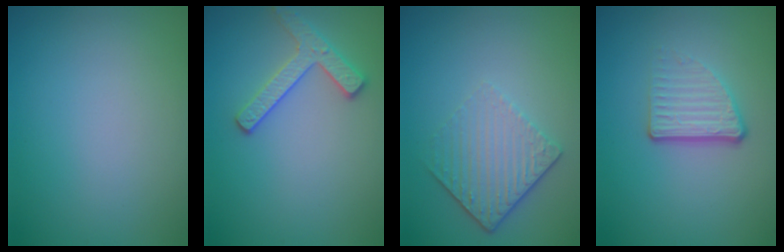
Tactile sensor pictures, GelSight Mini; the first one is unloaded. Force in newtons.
{"total": 2.5, "press": 2.4, "slide": 0.5}
{"total": 4.4, "press": 3.0, "slide": 3.1}
{"total": 3.5, "press": 2.3, "slide": 2.6}